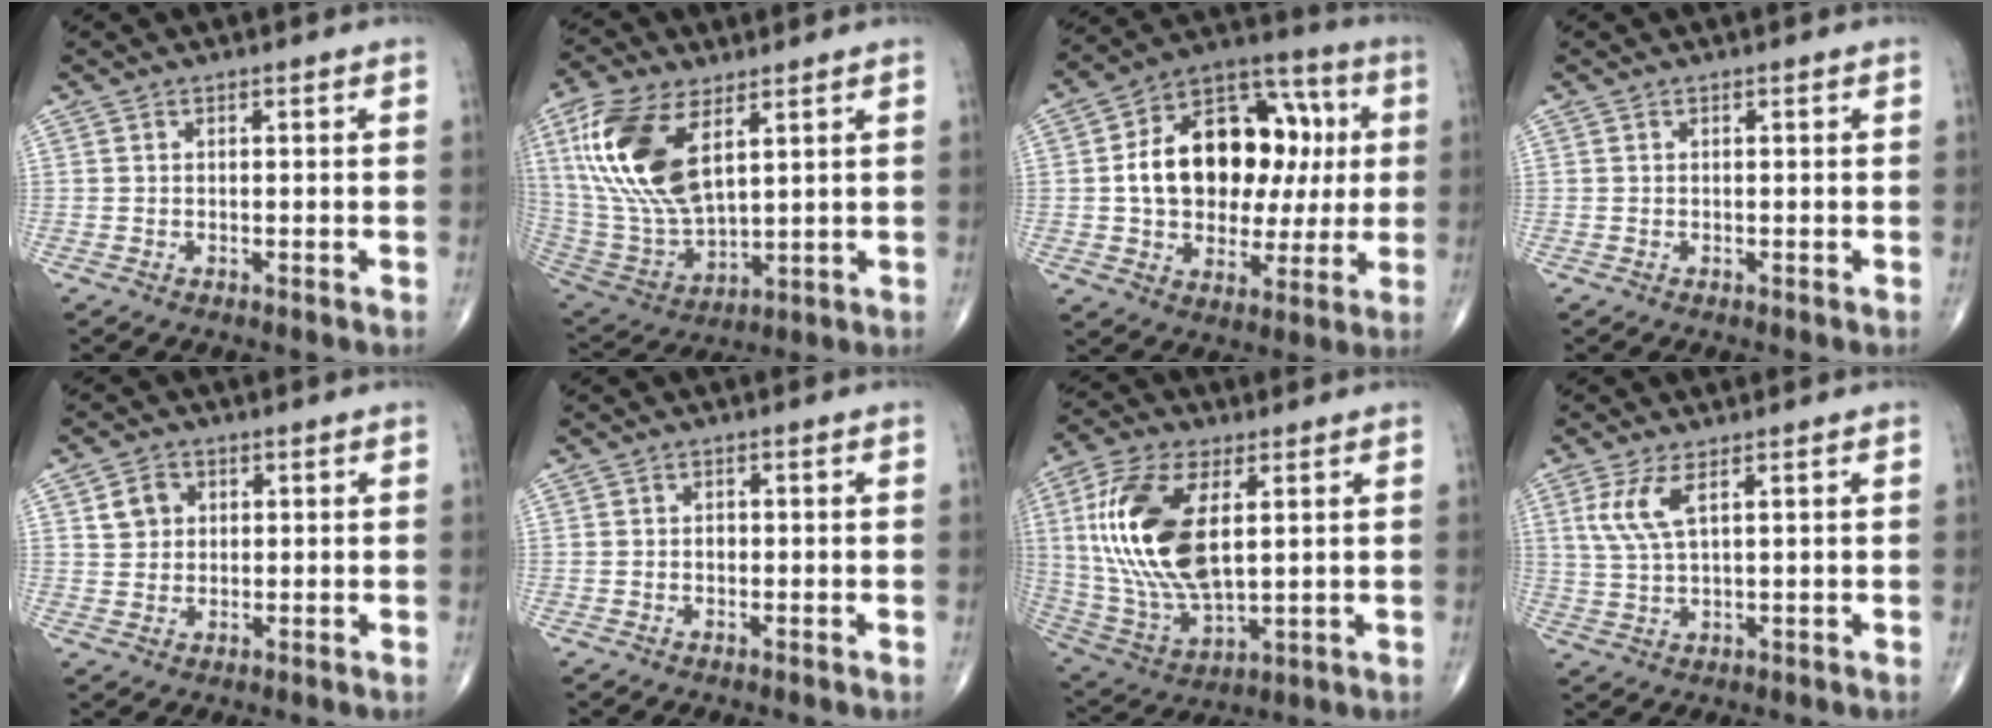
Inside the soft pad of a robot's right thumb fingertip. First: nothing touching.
{"total": 20.1, "force": [7.7, 9.7, 15.8], "torque": [-0.326, -0.026, 0.153]}
{"total": 23.1, "force": [2.4, 15.5, 16.9], "torque": [-0.232, 0.031, 0.043]}
{"total": 0.0}
{"total": 4.2, "force": [1.3, 3.6, 1.7], "torque": [-0.012, -0.002, 0.022]}
{"total": 0.9, "force": [-0.1, 0.7, 0.5], "torque": [-0.004, 0.003, -0.004]}
{"total": 20.4, "force": [4.2, 9.9, 17.3], "torque": [-0.358, -0.019, 0.083]}
{"total": 5.4, "force": [2.3, 1.5, 4.7], "torque": [-0.116, -0.005, 0.055]}